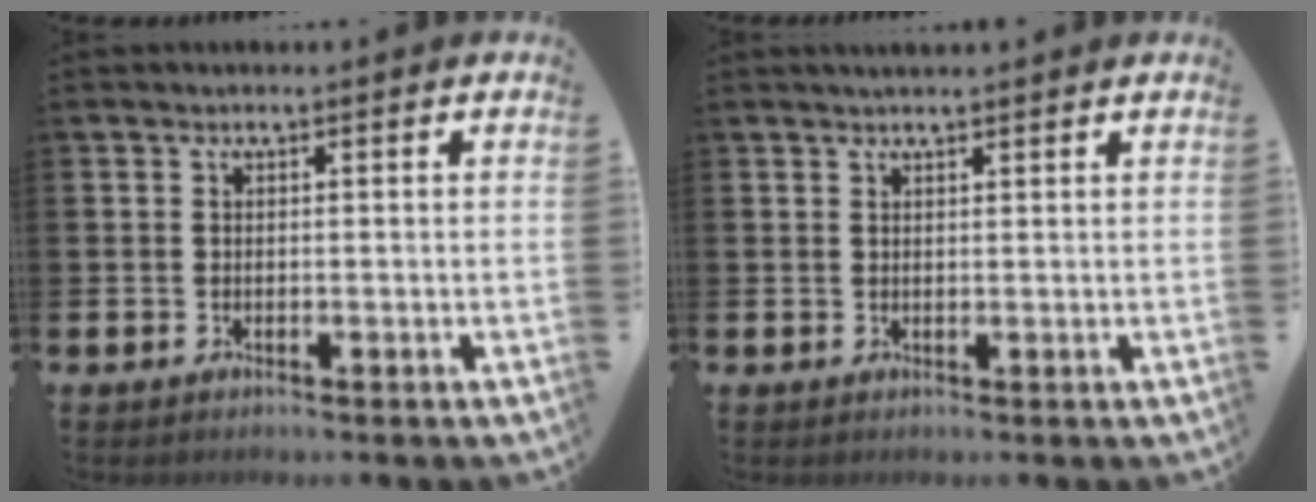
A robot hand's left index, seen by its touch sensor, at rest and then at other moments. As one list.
[{"total": 1.4, "force": [1.3, 0.0, 0.4], "torque": [0.007, -0.006, 0.021]}]